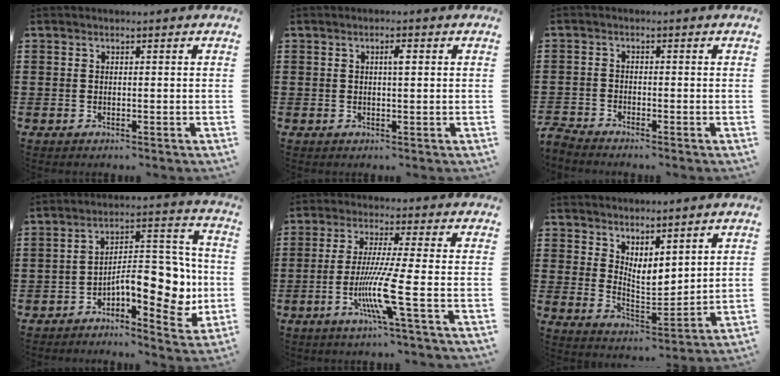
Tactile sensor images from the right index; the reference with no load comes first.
{"total": 1.8, "force": [0.4, 0.4, 1.7], "torque": [-0.033, 0.005, 0.005]}
{"total": 2.0, "force": [-2.0, 0.0, -0.1], "torque": [-0.003, 0.000, -0.044]}
{"total": 11.3, "force": [-2.7, 5.2, 9.7], "torque": [-0.120, 0.003, -0.048]}
{"total": 9.2, "force": [-3.0, -0.5, 8.7], "torque": [-0.183, -0.026, -0.062]}
{"total": 4.4, "force": [3.7, 1.7, 1.6], "torque": [-0.045, -0.018, 0.069]}